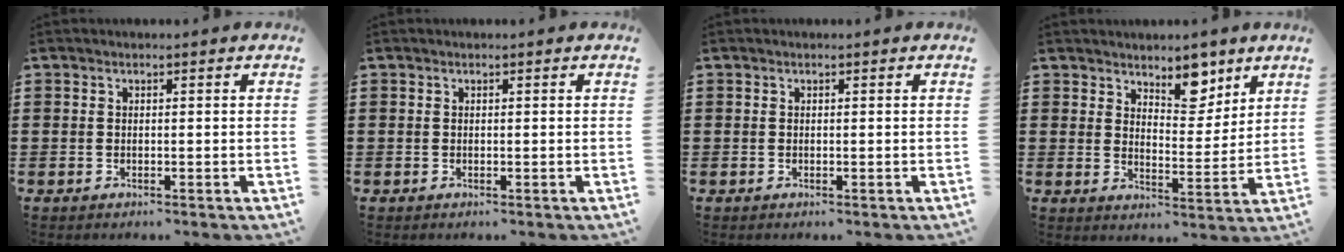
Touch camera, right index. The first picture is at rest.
{"total": 0.0}
{"total": 0.0}
{"total": 6.8, "force": [5.5, 3.1, 2.5], "torque": [-0.037, -0.023, 0.095]}